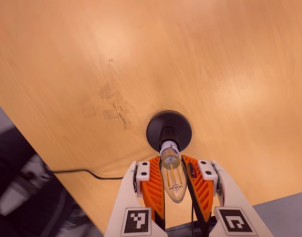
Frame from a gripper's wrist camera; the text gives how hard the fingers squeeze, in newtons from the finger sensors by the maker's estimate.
{"total": 18.5, "left": 18.1, "right": 19.0}